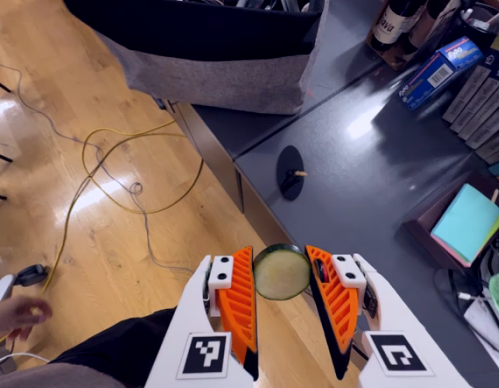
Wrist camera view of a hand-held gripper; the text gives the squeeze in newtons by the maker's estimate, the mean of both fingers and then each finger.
{"total": 9.1, "left": 9.0, "right": 9.1}